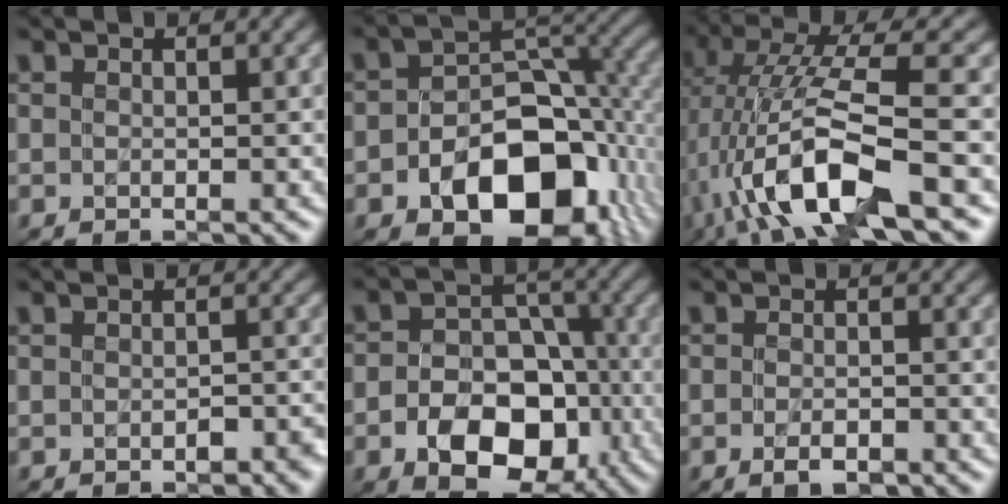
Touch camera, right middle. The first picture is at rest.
{"total": 12.8, "force": [-4.5, 7.9, 9.1], "torque": [-0.132, -0.015, -0.064]}
{"total": 10.9, "force": [-3.1, 3.1, 10.0], "torque": [-0.185, 0.014, -0.060]}
{"total": 1.6, "force": [-0.6, 0.9, 1.1], "torque": [-0.018, -0.003, -0.009]}
{"total": 9.8, "force": [-3.6, 6.5, 6.3], "torque": [-0.100, -0.015, -0.058]}
{"total": 2.0, "force": [-1.1, 0.7, 1.5], "torque": [-0.026, -0.003, -0.020]}